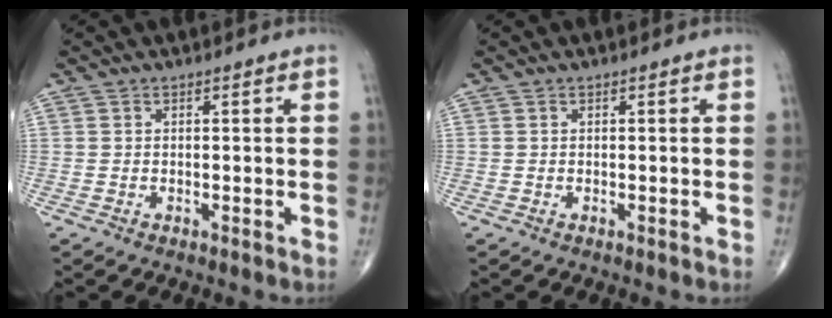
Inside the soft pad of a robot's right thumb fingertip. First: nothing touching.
{"total": 0.0}